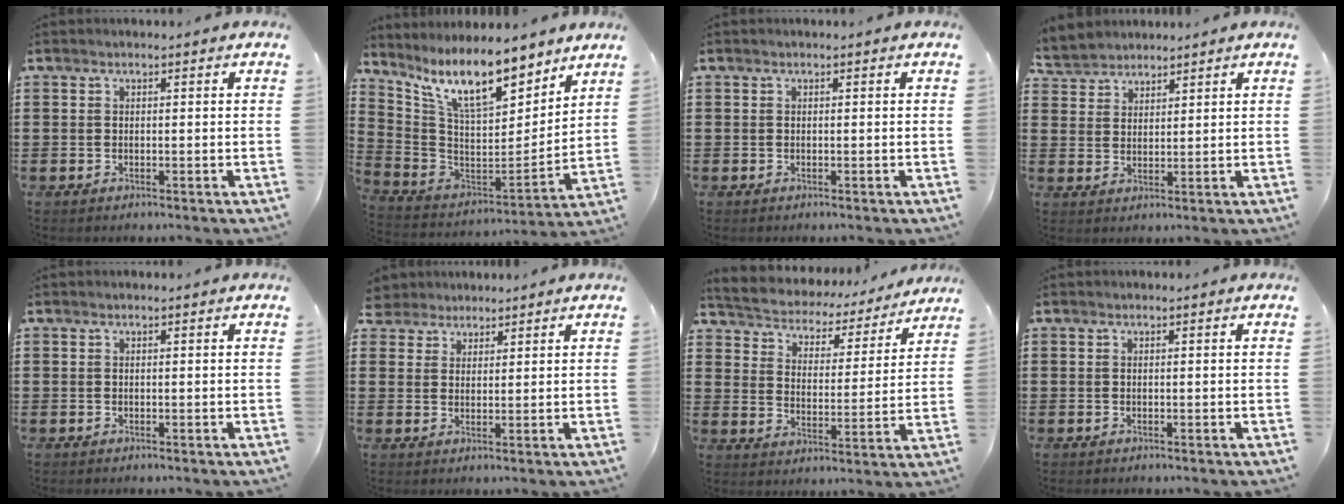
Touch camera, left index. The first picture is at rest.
{"total": 12.8, "force": [9.6, 3.2, 7.7], "torque": [-0.174, -0.045, 0.171]}
{"total": 0.0}
{"total": 3.1, "force": [2.9, 1.1, -0.6], "torque": [-0.002, -0.003, 0.055]}
{"total": 0.0}
{"total": 3.1, "force": [2.5, 1.7, -0.2], "torque": [-0.011, 0.005, 0.048]}
{"total": 3.7, "force": [3.6, 0.7, -0.2], "torque": [-0.022, -0.034, 0.054]}
{"total": 0.0}